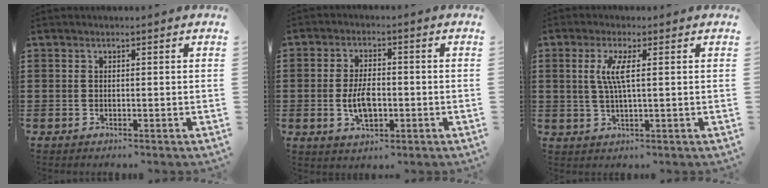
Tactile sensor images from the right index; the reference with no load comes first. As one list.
[{"total": 5.7, "force": [-1.0, 2.8, 4.8], "torque": [-0.105, -0.001, -0.022]}, {"total": 4.3, "force": [1.1, 0.1, 4.2], "torque": [-0.088, -0.005, 0.015]}]